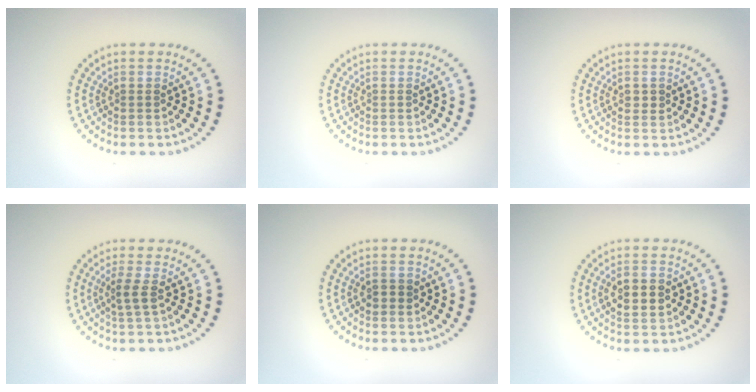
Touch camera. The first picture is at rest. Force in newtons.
{"total": 0.0}
{"total": 0.9, "press": 0.9, "slide": 0.2}
{"total": 1.6, "press": 1.3, "slide": 1.0}
{"total": 1.1, "press": 1.1, "slide": 0.1}
{"total": 2.6, "press": 2.6, "slide": 0.1}